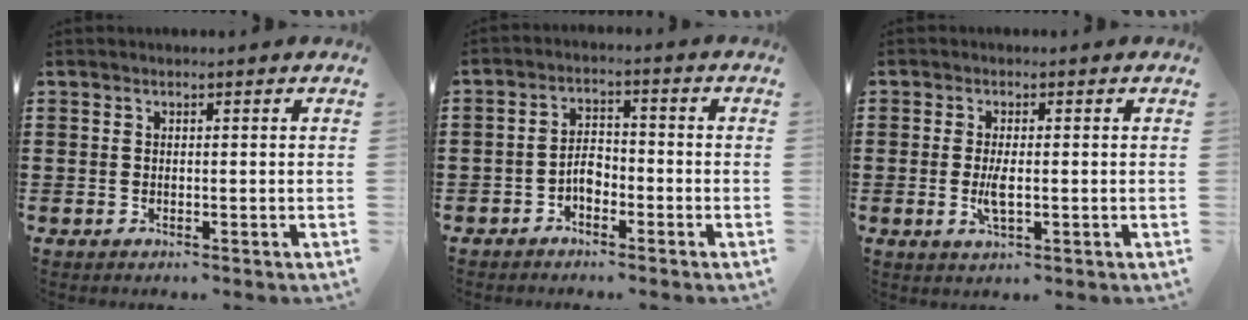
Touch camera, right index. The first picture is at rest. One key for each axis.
{"total": 3.3, "fx": -1.7, "fy": 1.8, "fz": 2.1, "tx": -0.049, "ty": 0.004, "tz": -0.037}
{"total": 3.3, "fx": -0.5, "fy": 1.0, "fz": 3.1, "tx": -0.069, "ty": -0.006, "tz": -0.013}